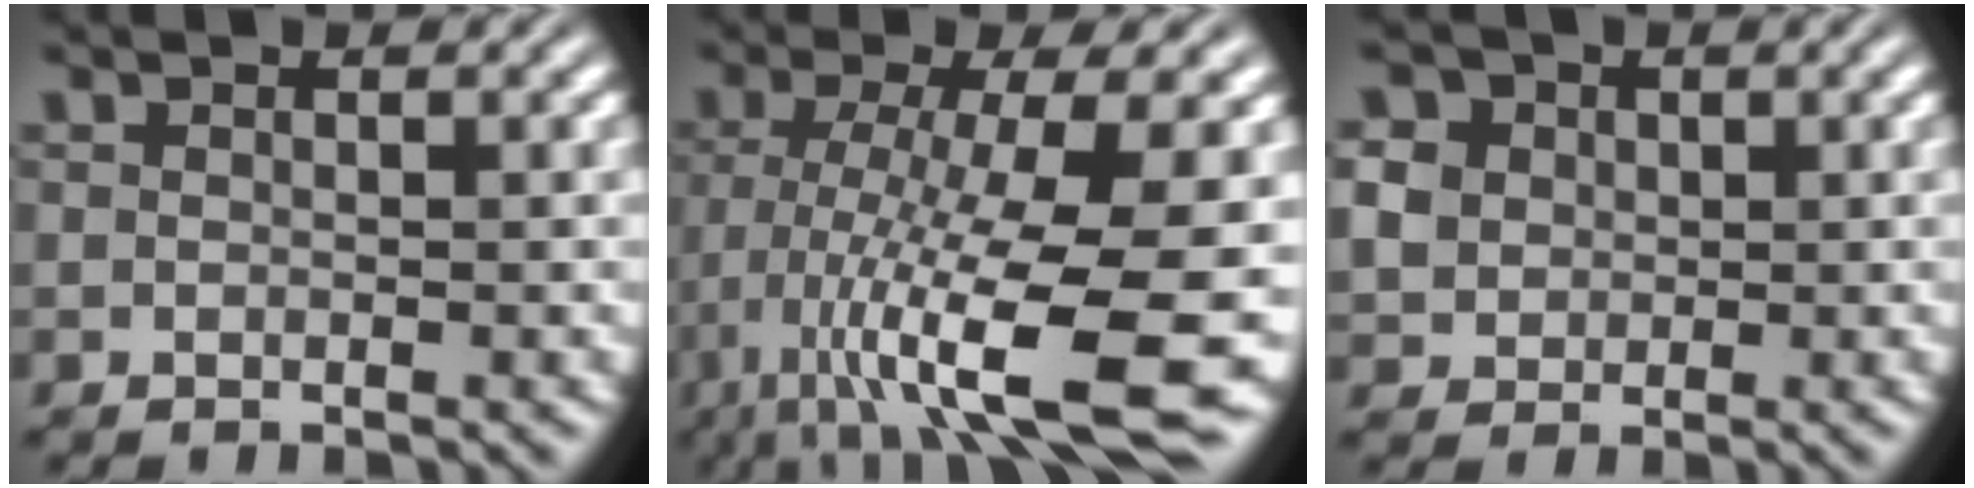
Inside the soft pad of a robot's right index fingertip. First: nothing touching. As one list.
[{"total": 10.2, "force": [-2.4, 2.7, 9.6], "torque": [-0.166, -0.039, -0.012]}, {"total": 4.3, "force": [1.2, 3.6, 2.0], "torque": [-0.045, -0.006, 0.026]}]